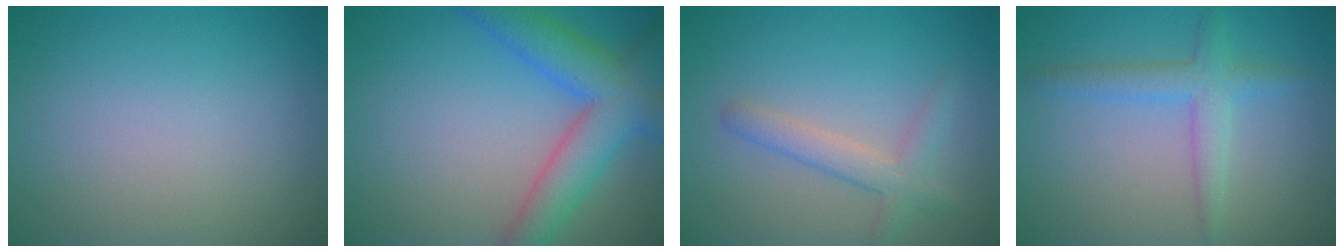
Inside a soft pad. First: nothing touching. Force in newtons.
{"total": 7.0, "press": 7.0, "slide": 0.4}
{"total": 2.7, "press": 2.7, "slide": 0.1}
{"total": 3.0, "press": 3.0, "slide": 0.1}